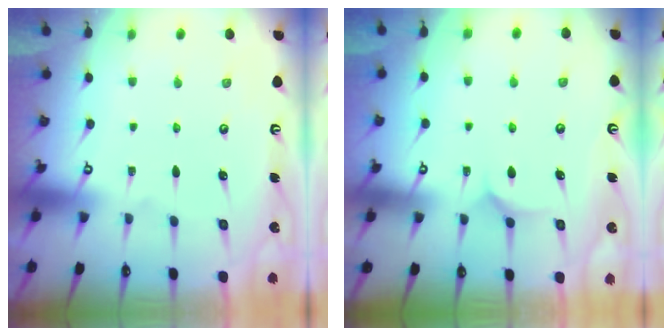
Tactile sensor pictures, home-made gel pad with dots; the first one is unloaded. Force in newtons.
{"total": 6.7, "press": 6.7, "slide": 0.4}